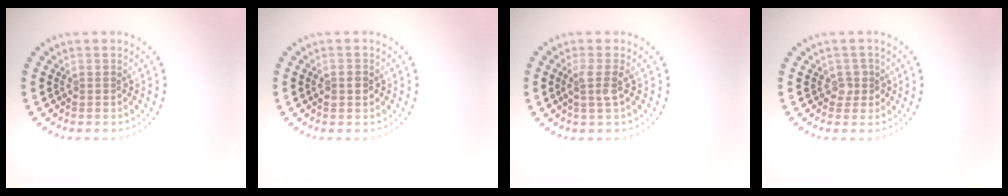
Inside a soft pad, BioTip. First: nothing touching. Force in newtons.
{"total": 1.5, "press": 1.5, "slide": 0.2}
{"total": 1.8, "press": 1.3, "slide": 1.2}
{"total": 1.4, "press": 1.1, "slide": 0.8}